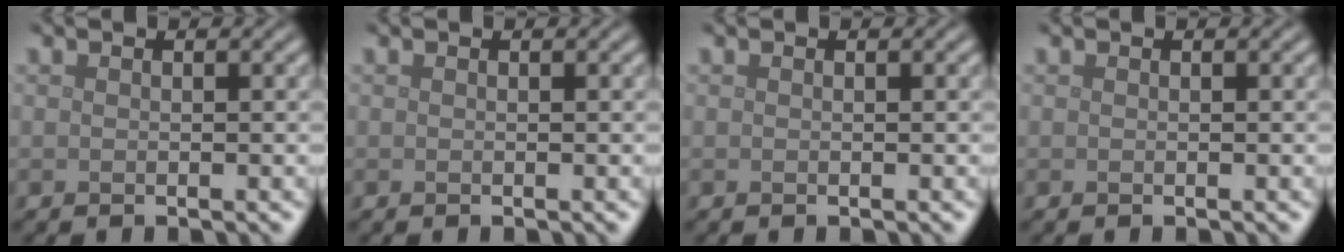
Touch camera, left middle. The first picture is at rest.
{"total": 0.0}
{"total": 0.0}
{"total": 0.0}